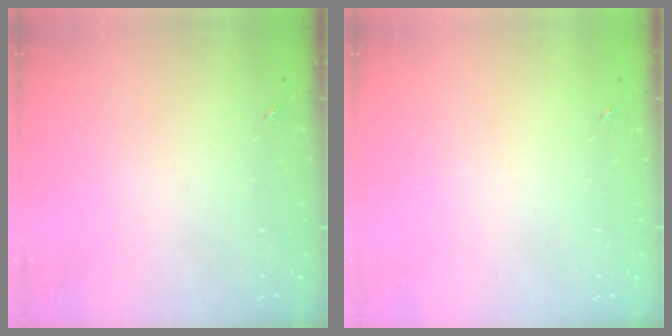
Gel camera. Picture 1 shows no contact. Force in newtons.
{"total": 0.0}